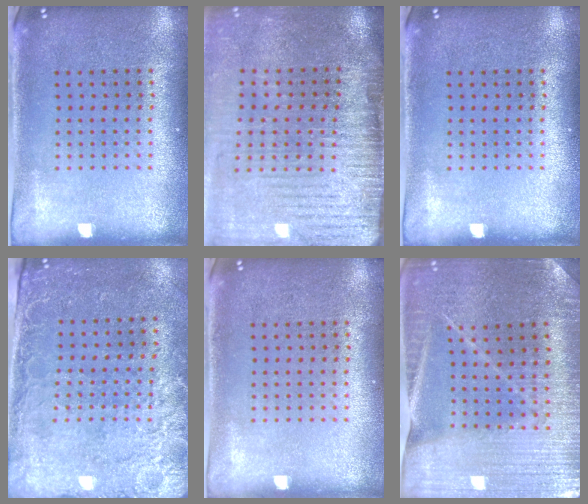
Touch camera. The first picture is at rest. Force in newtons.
{"total": 4.4, "press": 3.8, "slide": 2.3}
{"total": 0.0}
{"total": 2.6, "press": 2.2, "slide": 1.2}
{"total": 0.0}
{"total": 3.0, "press": 3.0, "slide": 0.3}